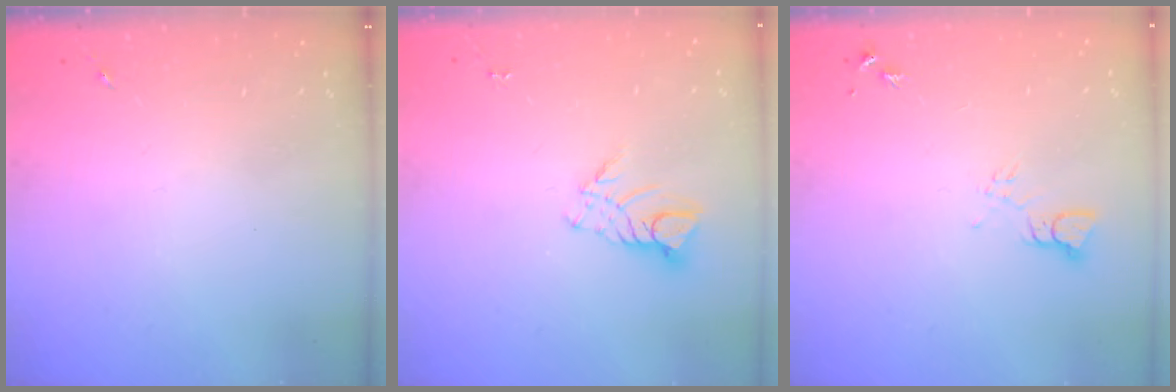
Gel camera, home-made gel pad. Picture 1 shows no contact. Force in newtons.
{"total": 6.7, "press": 6.7, "slide": 0.5}
{"total": 4.4, "press": 4.4, "slide": 0.4}